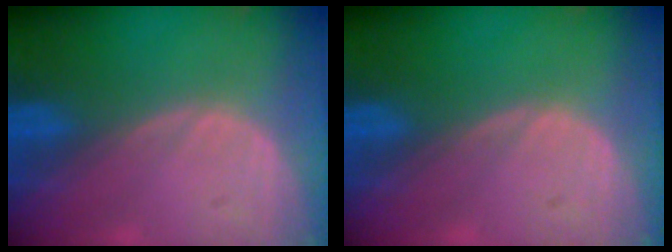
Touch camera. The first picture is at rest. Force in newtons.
{"total": 0.0}